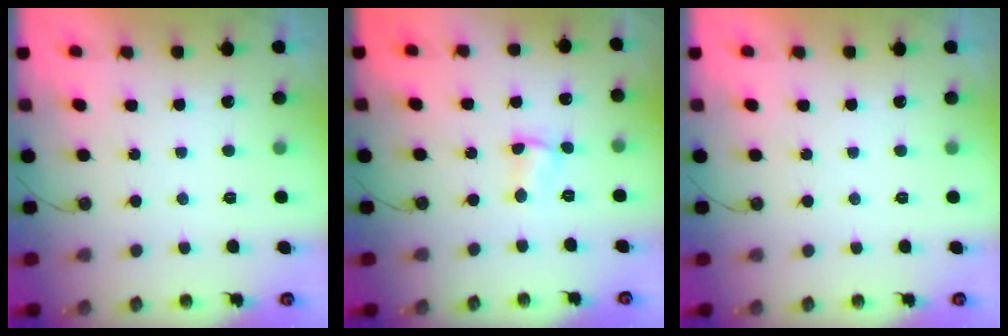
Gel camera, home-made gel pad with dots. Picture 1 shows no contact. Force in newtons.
{"total": 1.6, "press": 1.5, "slide": 0.5}
{"total": 0.0}